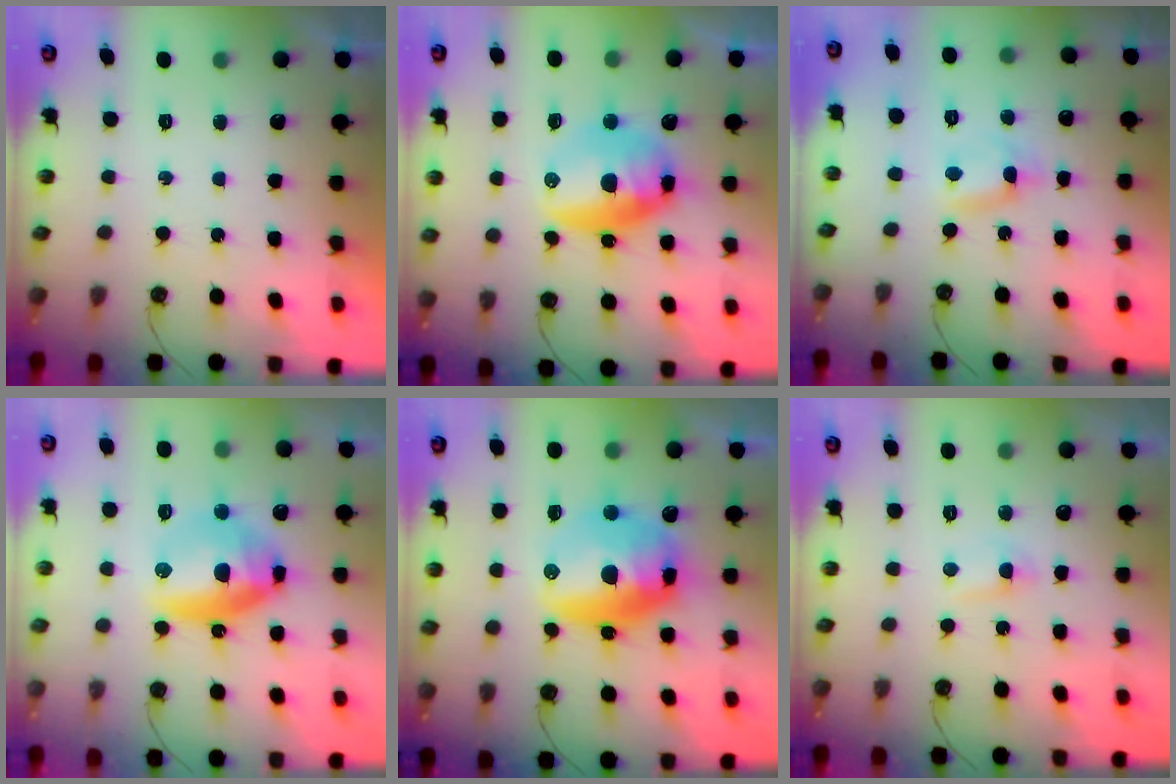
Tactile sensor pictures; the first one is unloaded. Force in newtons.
{"total": 13.5, "press": 13.2, "slide": 2.9}
{"total": 1.1, "press": 1.1, "slide": 0.1}
{"total": 13.3, "press": 13.3, "slide": 1.5}
{"total": 21.2, "press": 18.8, "slide": 9.9}
{"total": 3.9, "press": 3.9, "slide": 0.5}